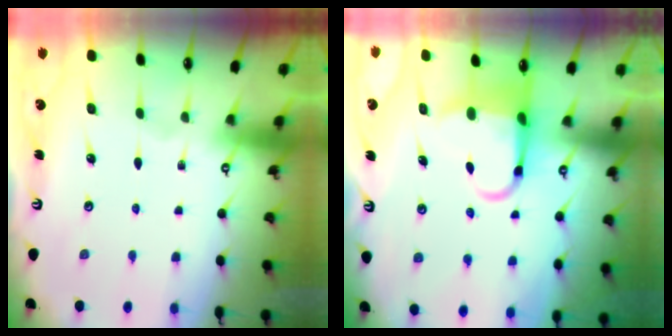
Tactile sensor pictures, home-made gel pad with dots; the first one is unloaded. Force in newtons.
{"total": 6.3, "press": 6.2, "slide": 1.4}